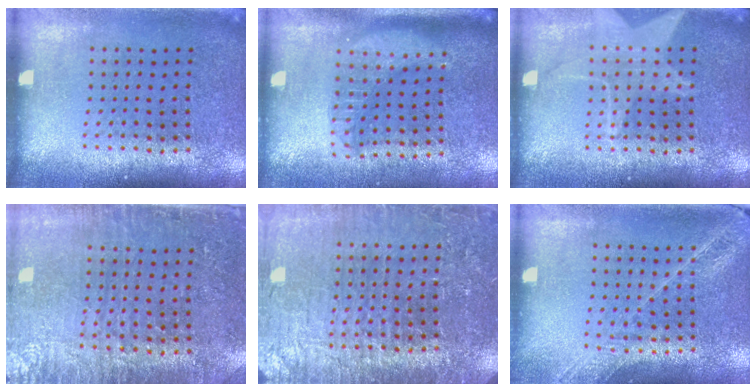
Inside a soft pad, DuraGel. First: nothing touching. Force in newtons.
{"total": 1.8, "press": 1.6, "slide": 1.0}
{"total": 2.3, "press": 2.3, "slide": 0.3}
{"total": 3.4, "press": 3.1, "slide": 1.3}
{"total": 4.4, "press": 4.2, "slide": 1.3}
{"total": 1.6, "press": 1.6, "slide": 0.0}